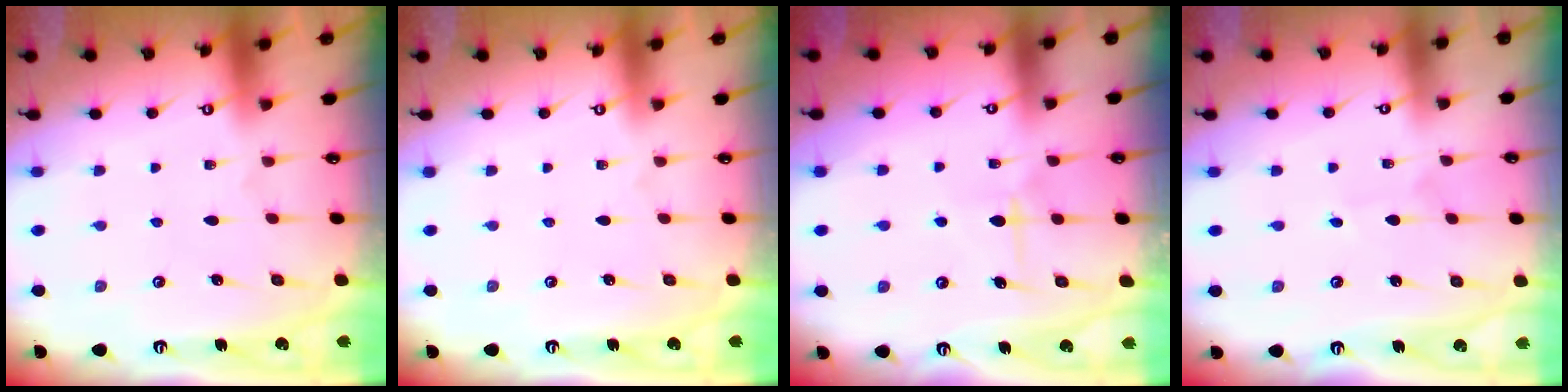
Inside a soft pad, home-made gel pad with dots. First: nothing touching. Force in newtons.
{"total": 0.0}
{"total": 6.3, "press": 6.3, "slide": 0.2}
{"total": 1.7, "press": 1.7, "slide": 0.1}